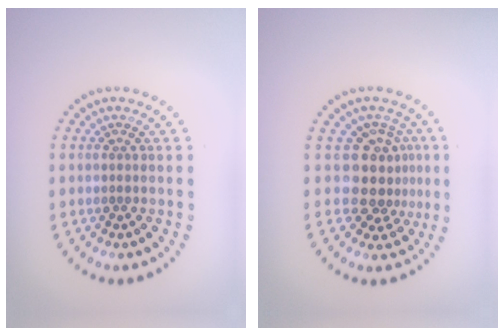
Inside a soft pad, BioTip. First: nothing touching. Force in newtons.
{"total": 3.9, "press": 2.9, "slide": 2.6}